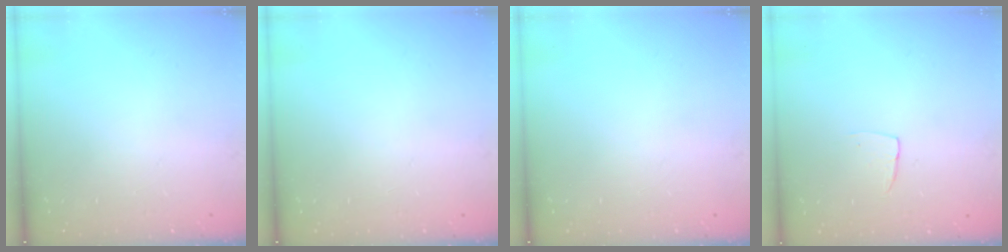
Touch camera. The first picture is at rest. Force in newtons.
{"total": 0.0}
{"total": 0.0}
{"total": 3.7, "press": 3.7, "slide": 0.2}